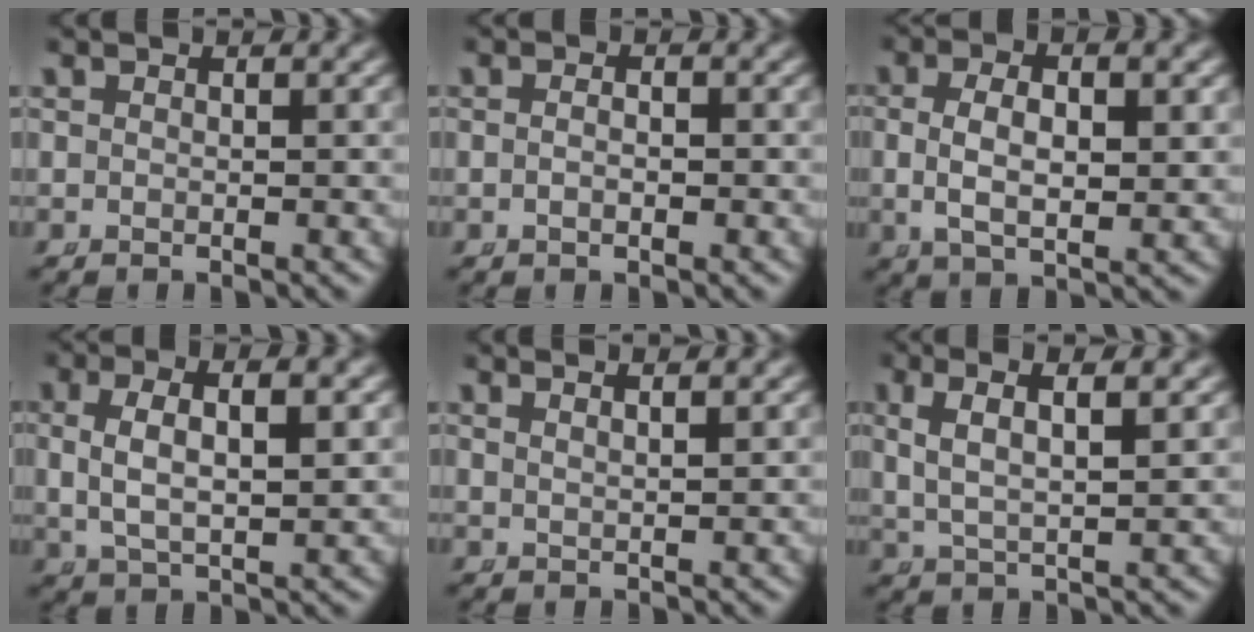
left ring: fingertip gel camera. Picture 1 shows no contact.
{"total": 1.1, "force": [-0.6, 0.2, 0.9], "torque": [-0.018, -0.005, -0.009]}
{"total": 4.9, "force": [0.3, 2.4, 4.3], "torque": [-0.082, -0.010, 0.016]}
{"total": 4.9, "force": [0.9, 2.4, 4.2], "torque": [-0.090, -0.003, 0.027]}
{"total": 2.2, "force": [1.8, -0.1, 1.2], "torque": [-0.017, 0.000, 0.034]}
{"total": 4.9, "force": [1.8, 2.1, 4.0], "torque": [-0.079, 0.006, 0.037]}